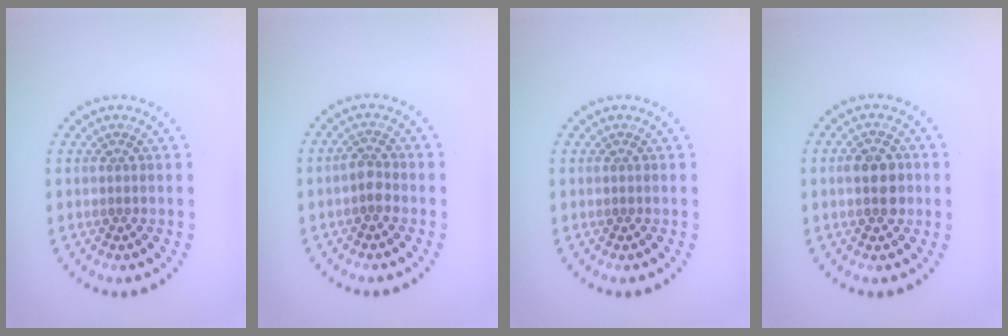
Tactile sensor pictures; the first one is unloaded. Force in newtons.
{"total": 1.5, "press": 1.4, "slide": 0.6}
{"total": 0.0}
{"total": 3.0, "press": 3.0, "slide": 0.2}